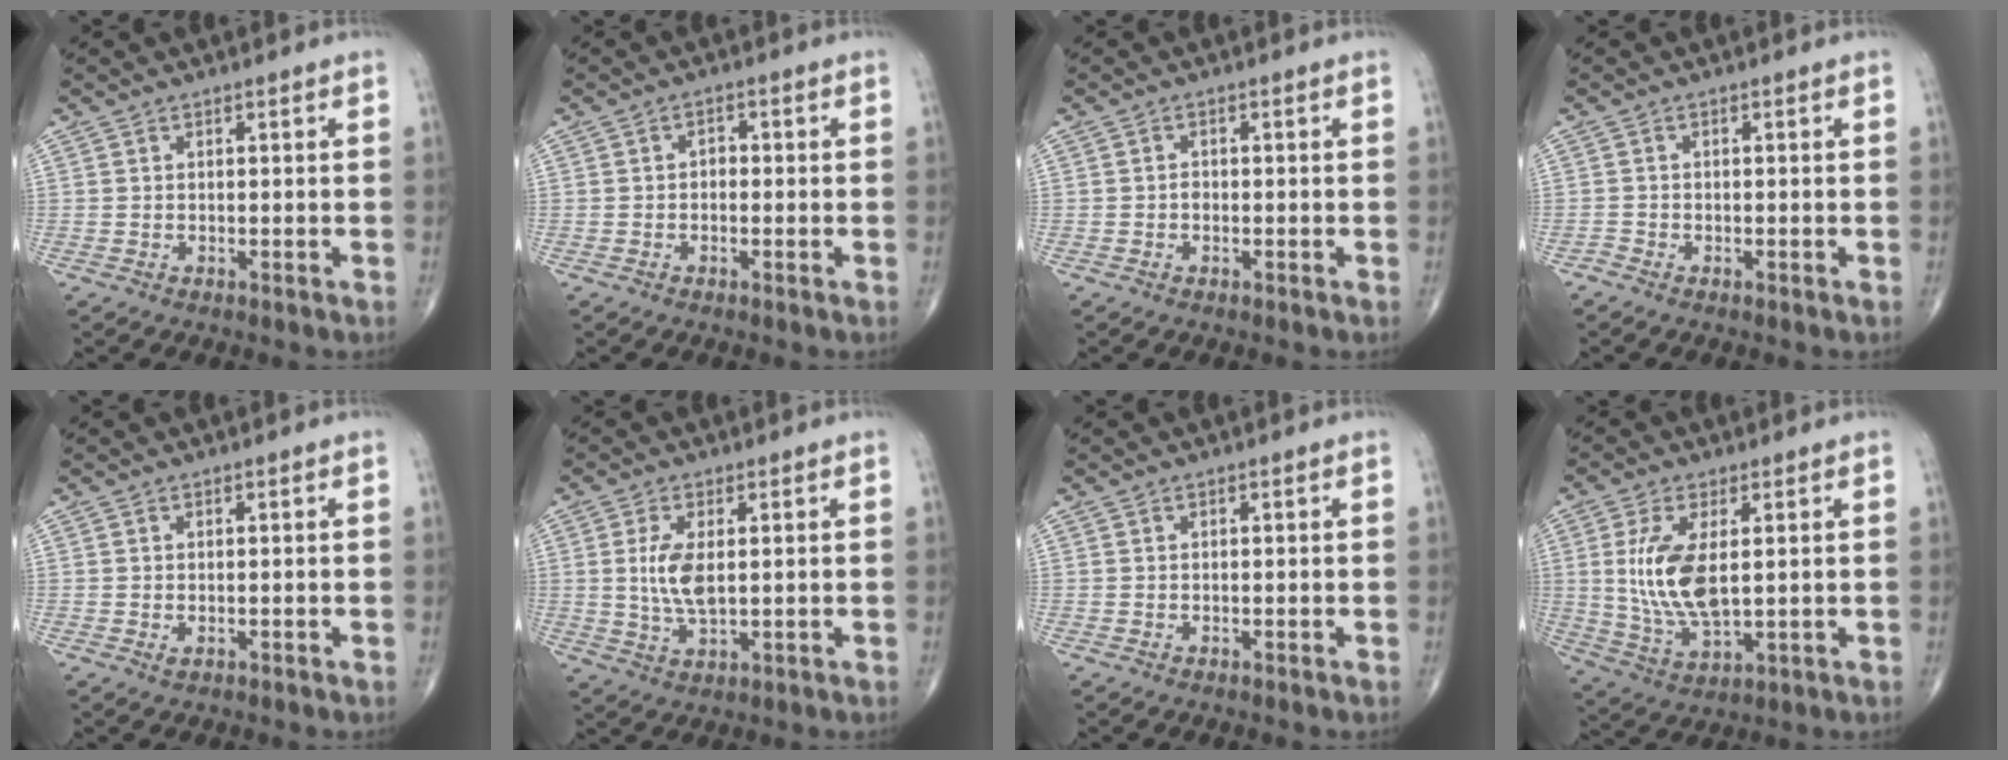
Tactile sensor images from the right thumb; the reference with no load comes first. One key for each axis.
{"total": 1.7, "fx": -0.3, "fy": 1.2, "fz": 1.1, "tx": -0.006, "ty": 0.008, "tz": -0.010}
{"total": 1.0, "fx": -0.3, "fy": 0.7, "fz": 0.6, "tx": -0.006, "ty": 0.003, "tz": -0.009}
{"total": 0.8, "fx": -0.8, "fy": 0.3, "fz": 0.0, "tx": -0.003, "ty": -0.002, "tz": -0.021}
{"total": 0.8, "fx": -0.2, "fy": 0.4, "fz": 0.7, "tx": -0.011, "ty": -0.002, "tz": -0.001}
{"total": 6.7, "fx": 0.8, "fy": 2.9, "fz": 5.9, "tx": -0.125, "ty": -0.010, "tz": 0.020}
{"total": 0.0}
{"total": 11.9, "fx": 1.6, "fy": 5.3, "fz": 10.5, "tx": -0.219, "ty": -0.016, "tz": 0.042}